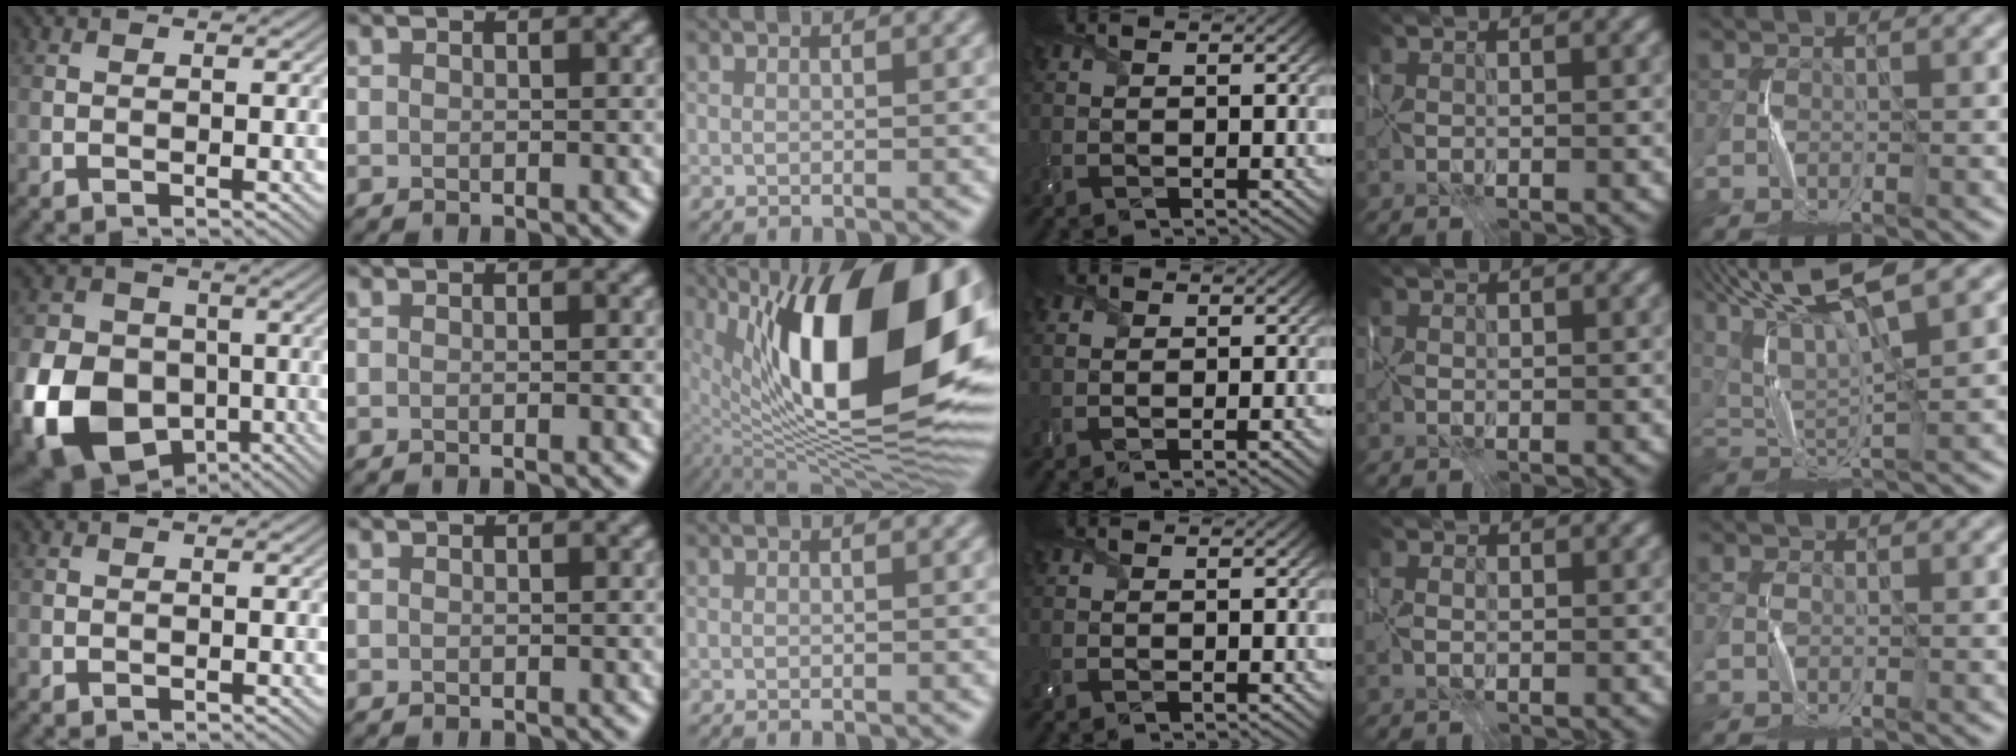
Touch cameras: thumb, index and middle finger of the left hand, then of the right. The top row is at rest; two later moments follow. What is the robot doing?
{"motion": "wrap", "object": "scarf"}